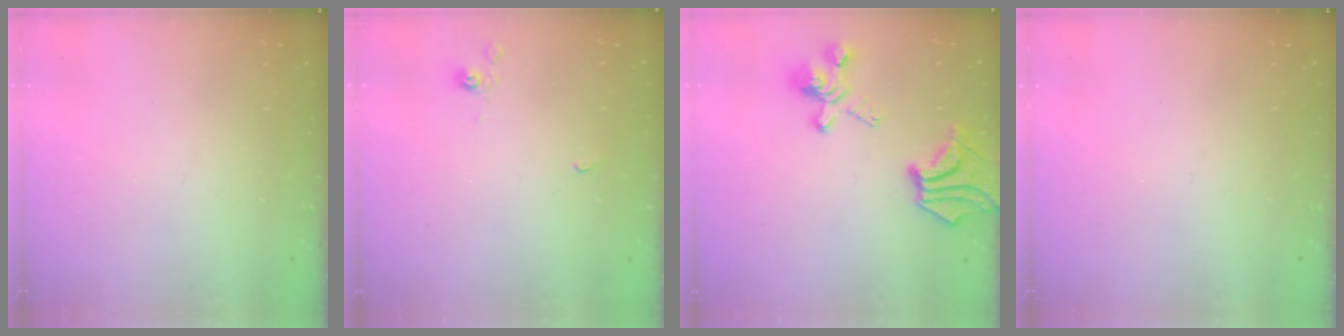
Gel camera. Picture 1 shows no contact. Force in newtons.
{"total": 2.9, "press": 2.9, "slide": 0.6}
{"total": 8.3, "press": 7.7, "slide": 2.9}
{"total": 0.0}